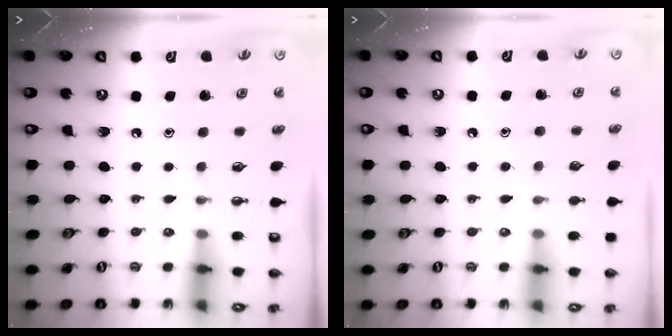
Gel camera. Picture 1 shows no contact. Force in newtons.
{"total": 5.0, "press": 5.0, "slide": 0.5}